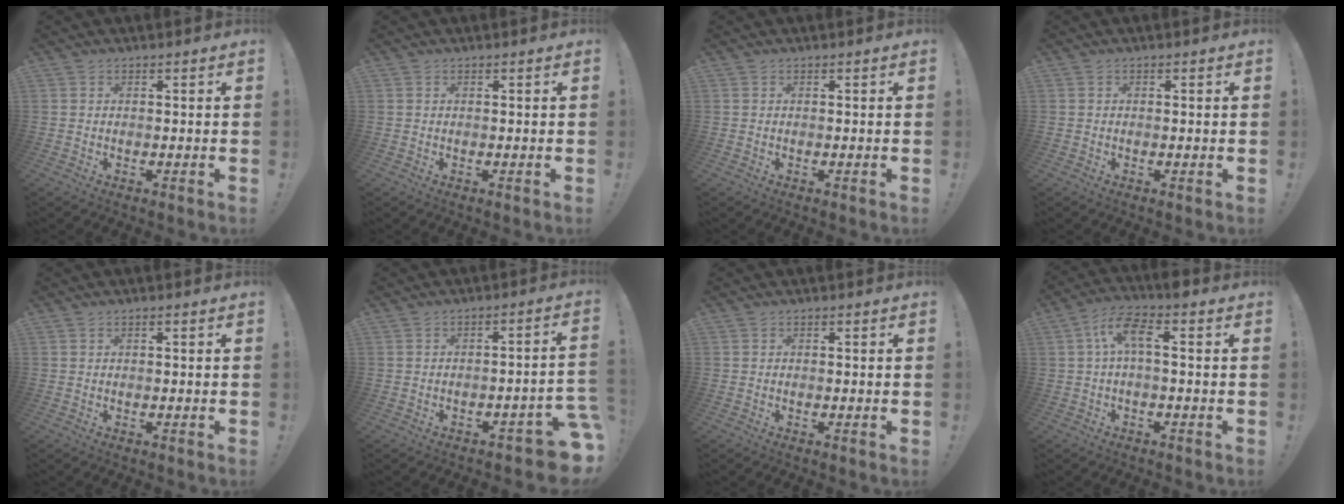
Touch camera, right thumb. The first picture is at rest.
{"total": 0.0}
{"total": 0.0}
{"total": 0.0}
{"total": 0.6, "force": [0.2, -0.1, 0.5], "torque": [-0.006, -0.002, 0.002]}
{"total": 6.8, "force": [-4.0, 1.9, 5.2], "torque": [-0.065, 0.017, -0.064]}
{"total": 0.0}
{"total": 8.6, "force": [1.5, 2.5, 8.1], "torque": [-0.159, 0.004, 0.030]}